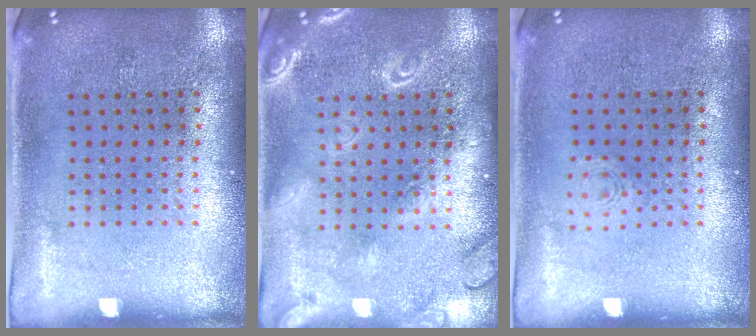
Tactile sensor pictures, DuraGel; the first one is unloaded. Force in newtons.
{"total": 2.1, "press": 2.1, "slide": 0.2}
{"total": 0.6, "press": 0.6, "slide": 0.1}